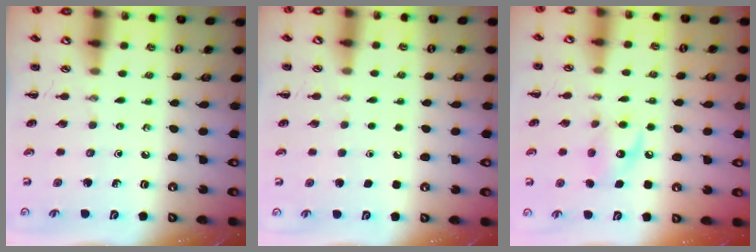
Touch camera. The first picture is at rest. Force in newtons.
{"total": 1.8, "press": 1.8, "slide": 0.1}
{"total": 9.1, "press": 9.0, "slide": 0.8}